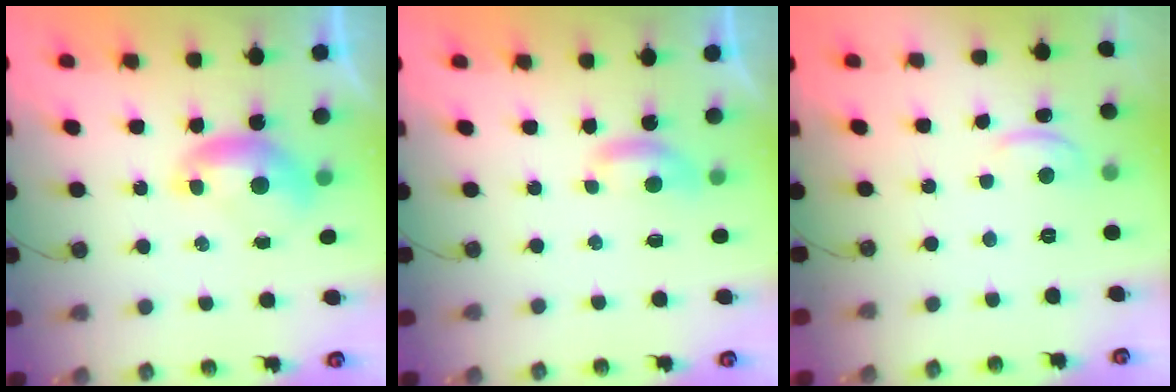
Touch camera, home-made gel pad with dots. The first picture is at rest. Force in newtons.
{"total": 2.3, "press": 2.3, "slide": 0.4}
{"total": 0.0}